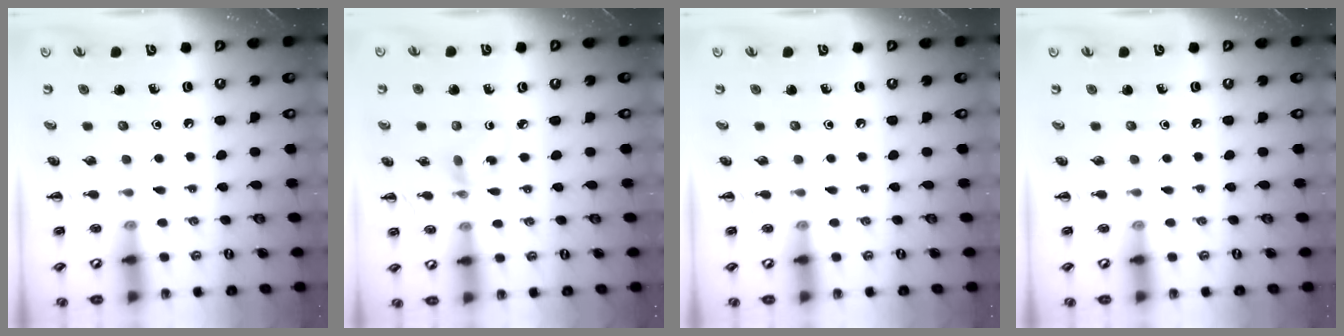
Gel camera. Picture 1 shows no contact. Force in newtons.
{"total": 2.9, "press": 2.7, "slide": 0.9}
{"total": 0.0}
{"total": 0.0}